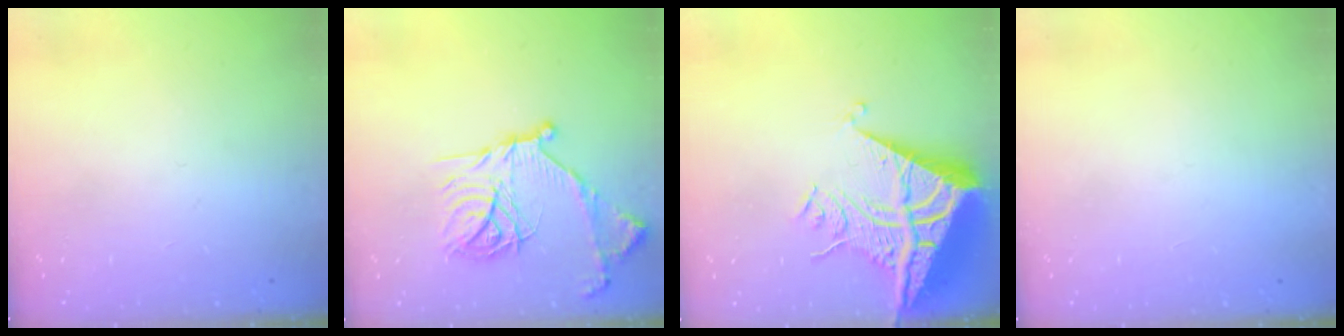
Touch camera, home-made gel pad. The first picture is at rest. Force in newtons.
{"total": 19.2, "press": 19.1, "slide": 1.7}
{"total": 13.3, "press": 13.2, "slide": 1.4}
{"total": 1.5, "press": 1.5, "slide": 0.1}